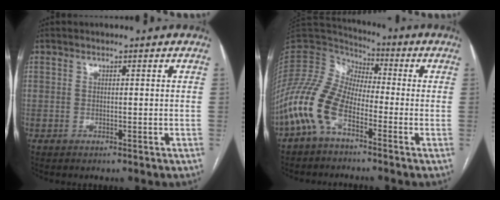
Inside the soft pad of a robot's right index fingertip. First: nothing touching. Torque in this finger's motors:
{"motor_torque": [1.62, -0.52, 1.05, 0.15]}